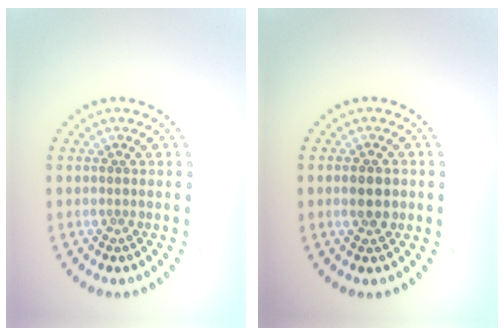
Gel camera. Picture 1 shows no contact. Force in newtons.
{"total": 2.5, "press": 2.5, "slide": 0.2}